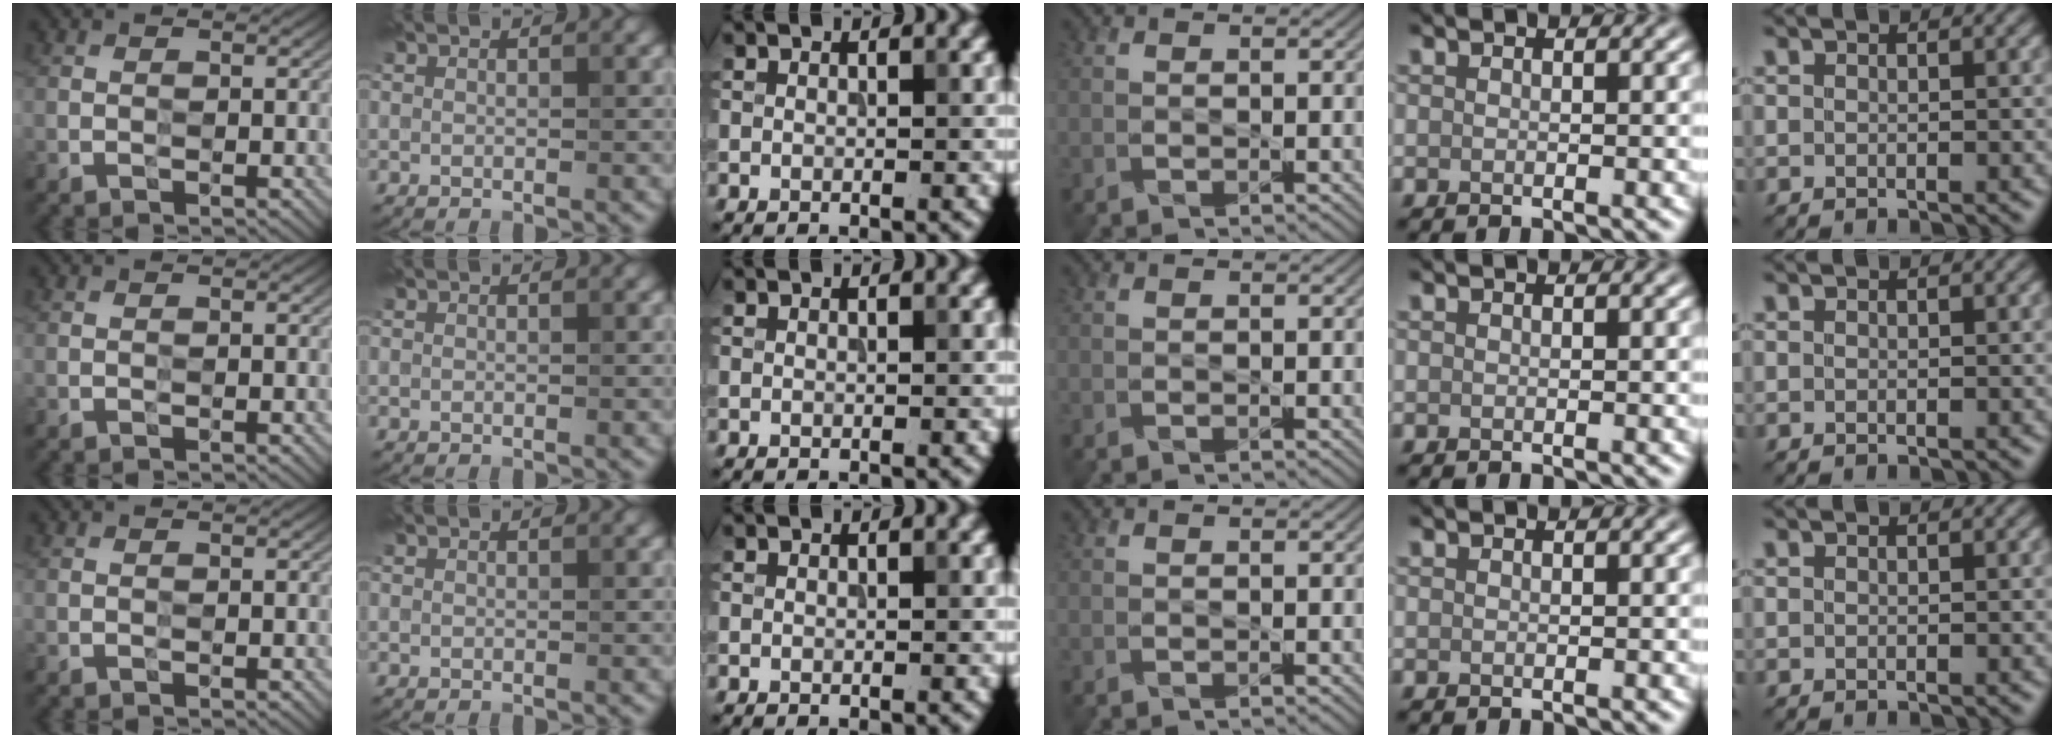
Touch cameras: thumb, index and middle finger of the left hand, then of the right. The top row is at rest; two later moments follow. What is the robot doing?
{"motion": "press", "object": "button"}